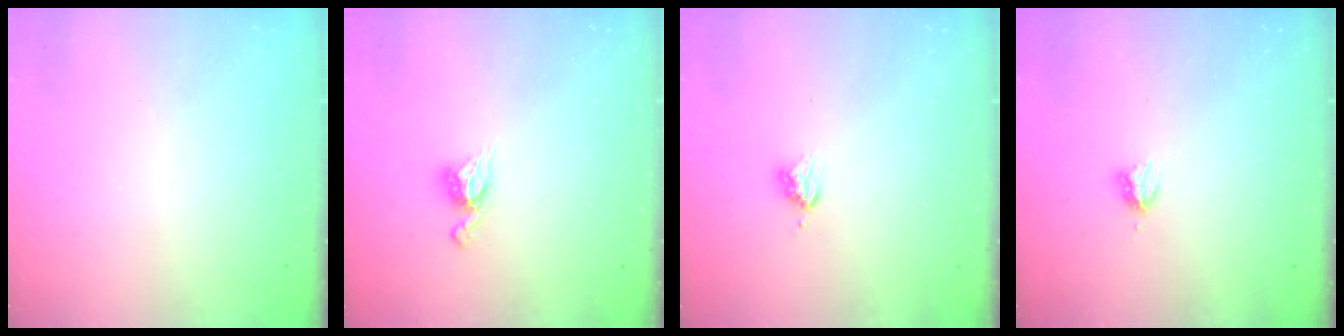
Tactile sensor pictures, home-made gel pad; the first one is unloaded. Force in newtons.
{"total": 6.7, "press": 6.7, "slide": 0.4}
{"total": 3.7, "press": 3.7, "slide": 0.5}
{"total": 2.9, "press": 2.9, "slide": 0.5}